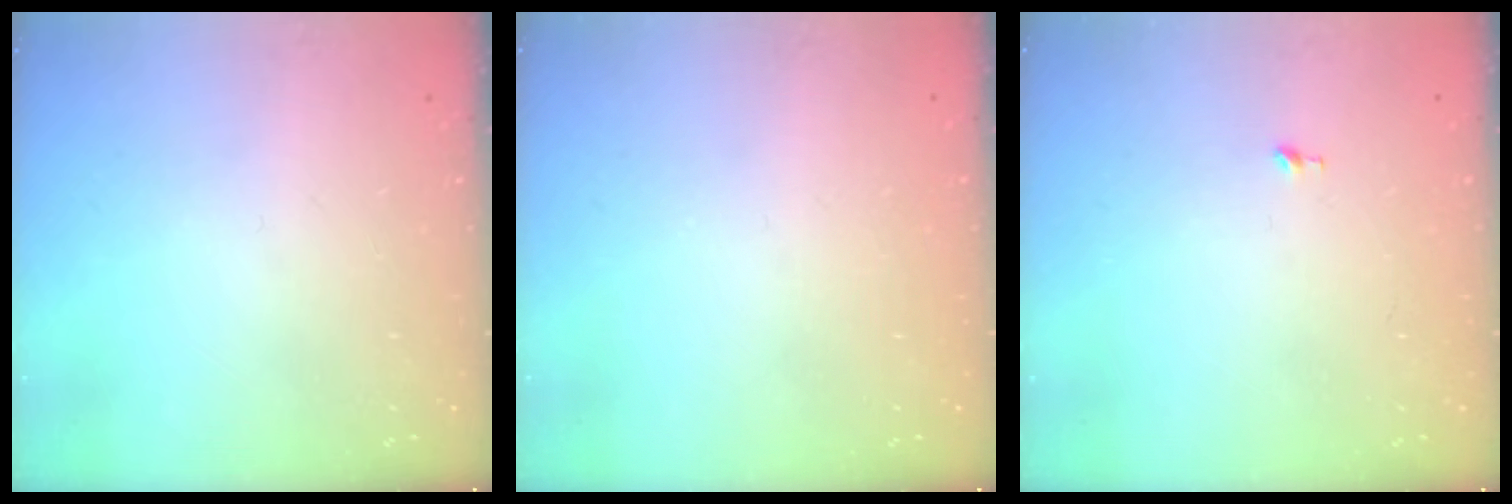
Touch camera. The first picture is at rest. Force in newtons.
{"total": 1.5, "press": 1.5, "slide": 0.1}
{"total": 5.3, "press": 5.3, "slide": 0.4}